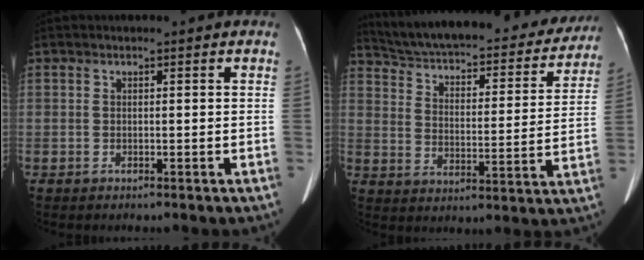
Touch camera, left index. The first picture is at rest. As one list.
[{"total": 28.3, "force": [25.3, 6.9, 10.4], "torque": [-0.174, -0.023, 0.330]}]